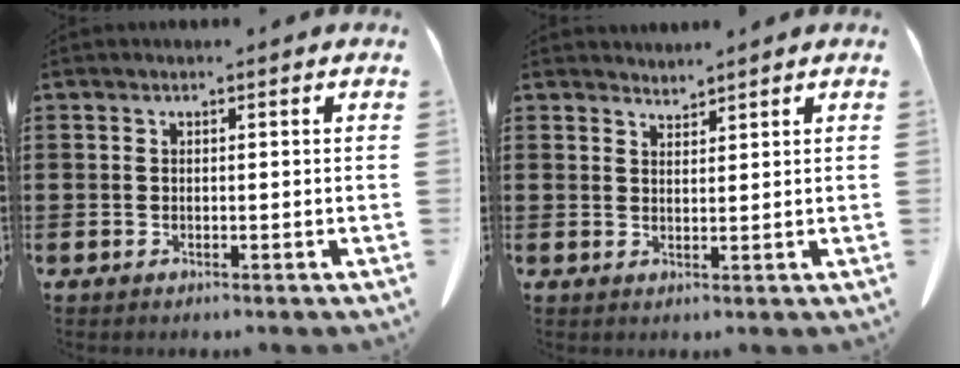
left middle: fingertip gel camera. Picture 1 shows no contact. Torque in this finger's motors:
{"motor_torque": [-0.12, 0.09, -0.11, -0.01]}